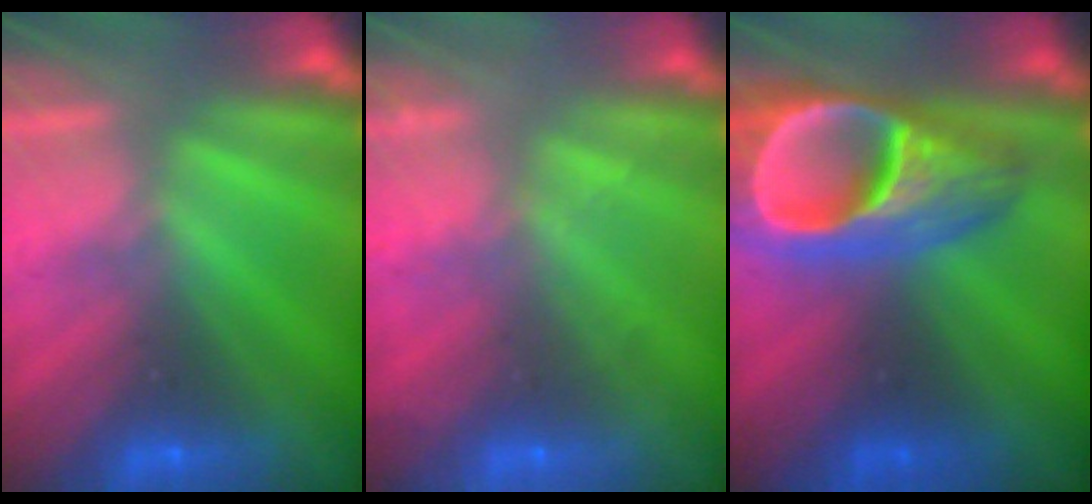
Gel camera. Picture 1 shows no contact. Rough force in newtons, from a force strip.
{"total": 2.1}
{"total": 8.9}